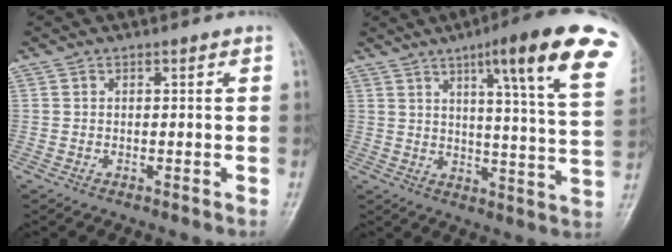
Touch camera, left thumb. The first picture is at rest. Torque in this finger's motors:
{"motor_torque": [0.98, 0.36, 1.65, -1.13, 0.27]}